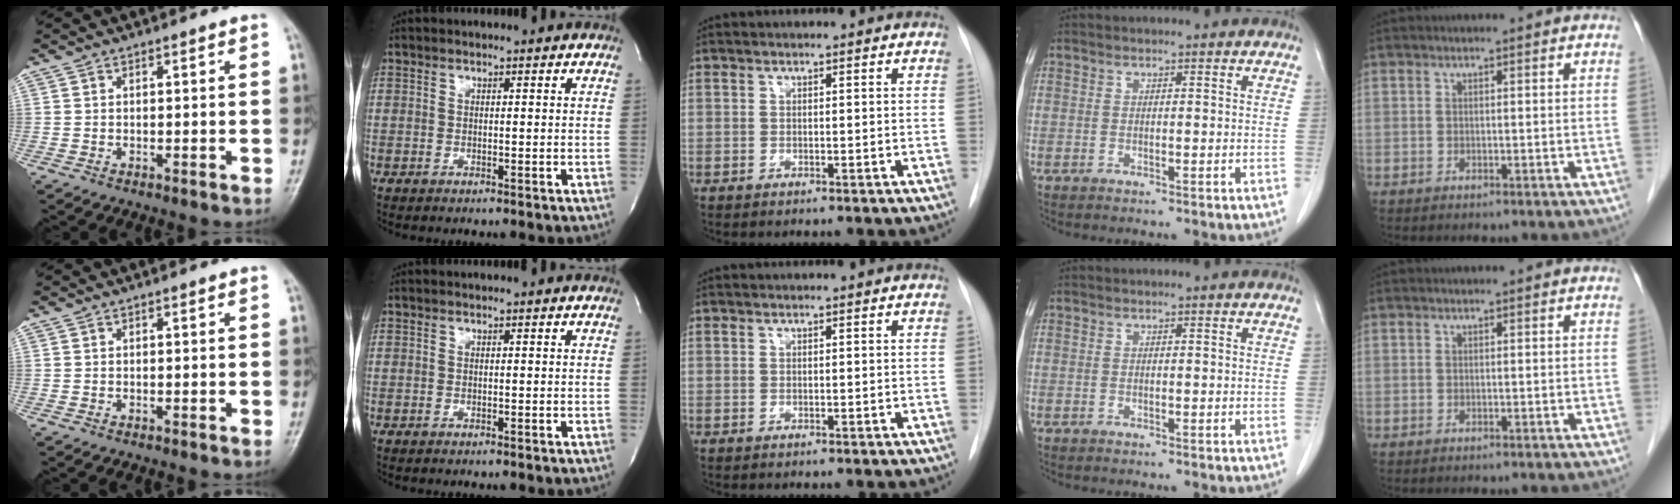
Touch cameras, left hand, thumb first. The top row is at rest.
{}